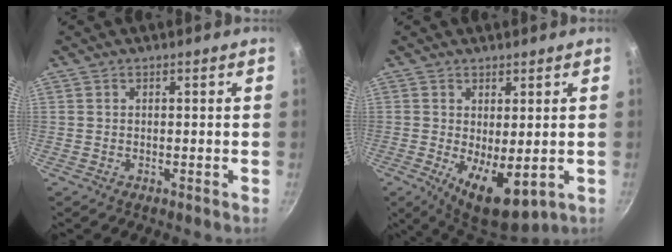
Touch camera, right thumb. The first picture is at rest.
{"total": 10.0, "force": [-2.2, 4.2, 8.8], "torque": [-0.125, -0.017, -0.013]}